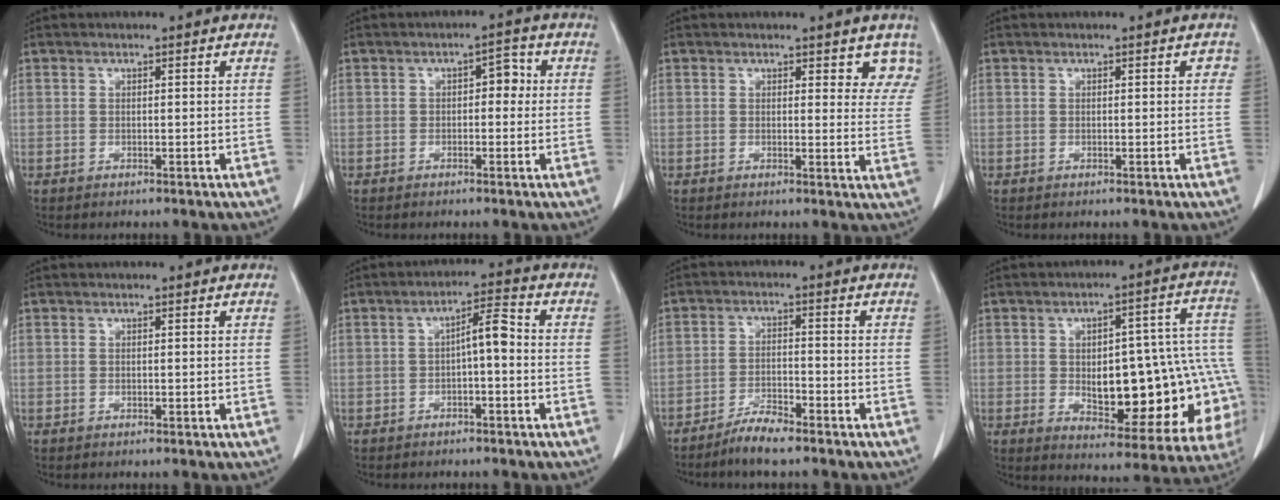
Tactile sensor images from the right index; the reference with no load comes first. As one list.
[{"total": 3.0, "force": [0.2, 1.7, 2.5], "torque": [-0.030, 0.020, 0.000]}, {"total": 5.5, "force": [4.5, 2.3, 2.0], "torque": [0.002, -0.018, 0.032]}, {"total": 1.0, "force": [0.2, 0.6, 0.8], "torque": [-0.008, 0.010, 0.003]}, {"total": 0.0}, {"total": 4.4, "force": [-0.4, 0.9, 4.3], "torque": [-0.067, 0.018, -0.007]}, {"total": 4.5, "force": [-3.8, 0.4, 2.4], "torque": [-0.045, -0.008, -0.075]}, {"total": 22.1, "force": [-3.4, 8.3, 20.2], "torque": [-0.186, 0.040, -0.014]}]